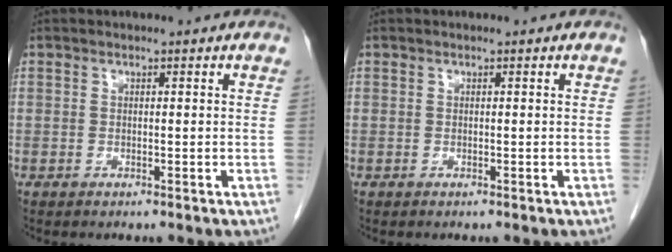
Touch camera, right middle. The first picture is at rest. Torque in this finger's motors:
{"motor_torque": [0.00, 0.00, 0.00, -0.01]}